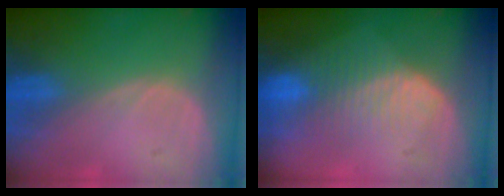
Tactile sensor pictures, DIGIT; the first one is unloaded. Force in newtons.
{"total": 8.5, "press": 7.2, "slide": 4.5}